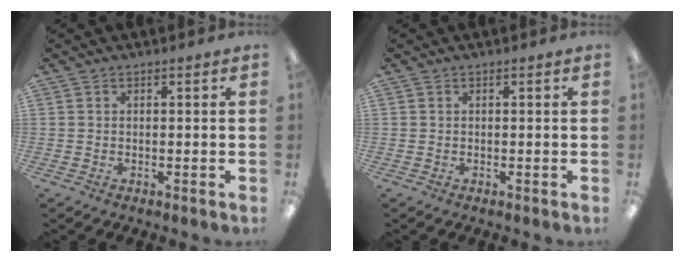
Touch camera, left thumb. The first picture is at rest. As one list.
[{"total": 0.0}]